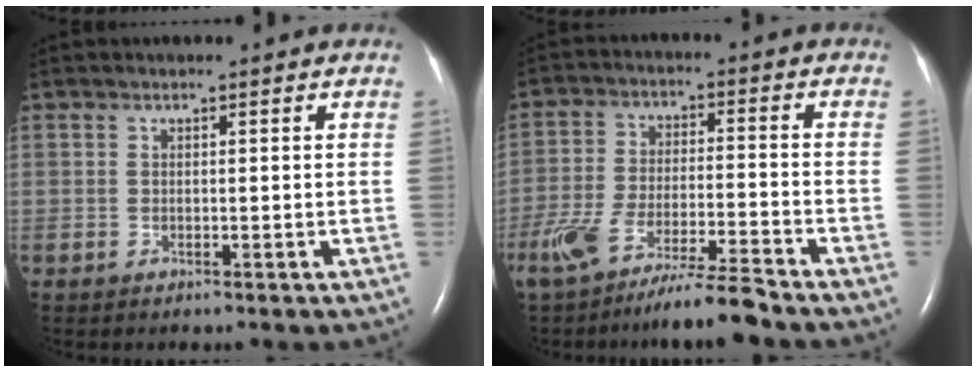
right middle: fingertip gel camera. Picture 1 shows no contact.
{"total": 11.3, "force": [-9.2, -0.1, 6.6], "torque": [-0.122, -0.024, -0.165]}